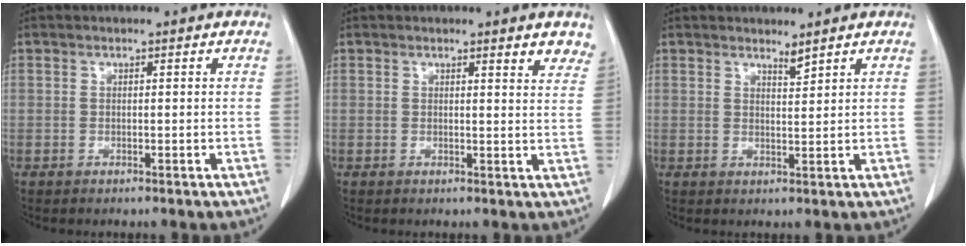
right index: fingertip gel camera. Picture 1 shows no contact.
{"total": 3.7, "force": [3.2, 0.7, 1.7], "torque": [-0.015, -0.015, 0.023]}
{"total": 1.6, "force": [1.5, -0.1, 0.5], "torque": [-0.010, -0.009, 0.029]}